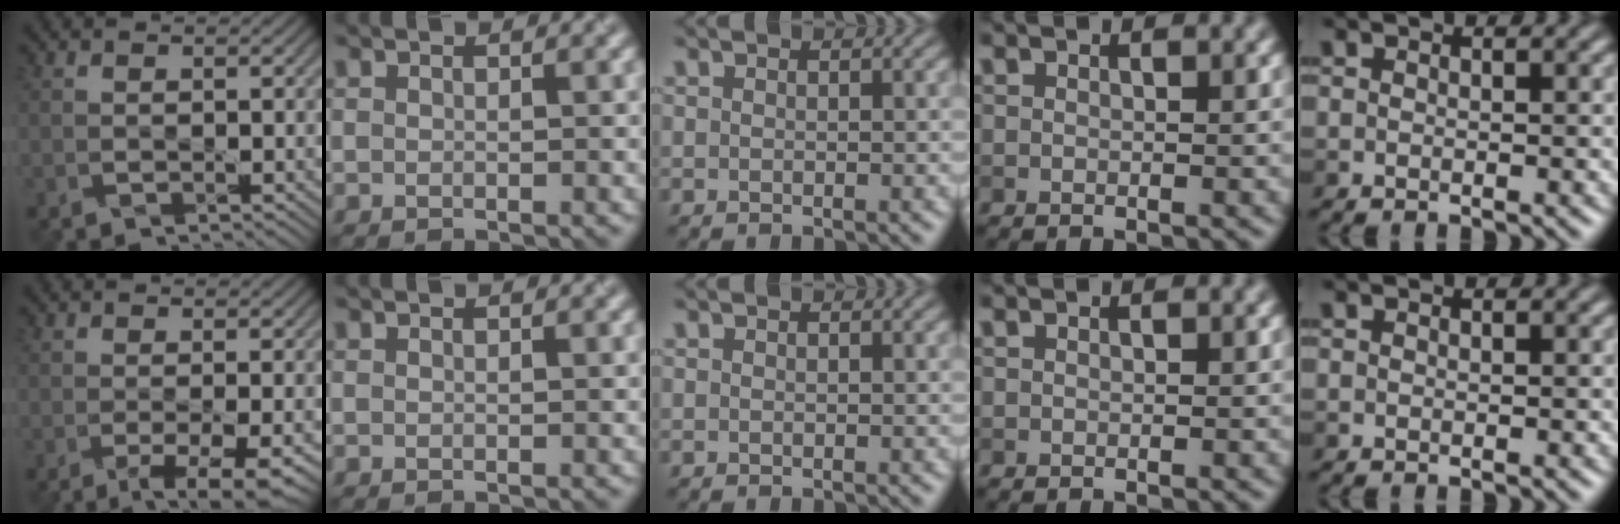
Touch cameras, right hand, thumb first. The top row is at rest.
{"thumb": {"total": 6.0, "force": [-2.8, 2.0, 4.9], "torque": [-0.087, -0.007, -0.037]}}